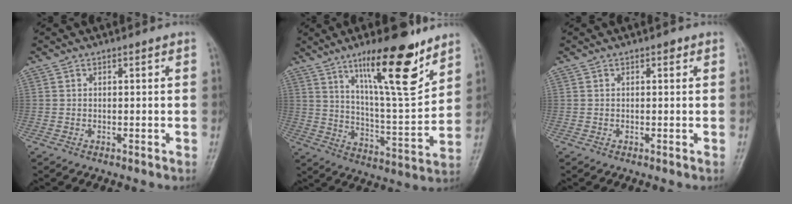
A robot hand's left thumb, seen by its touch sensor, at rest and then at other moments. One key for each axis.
{"total": 17.8, "fx": 11.1, "fy": 4.0, "fz": 13.2, "tx": -0.187, "ty": -0.069, "tz": 0.190}
{"total": 0.8, "fx": 0.4, "fy": 0.5, "fz": 0.5, "tx": -0.002, "ty": 0.000, "tz": 0.002}